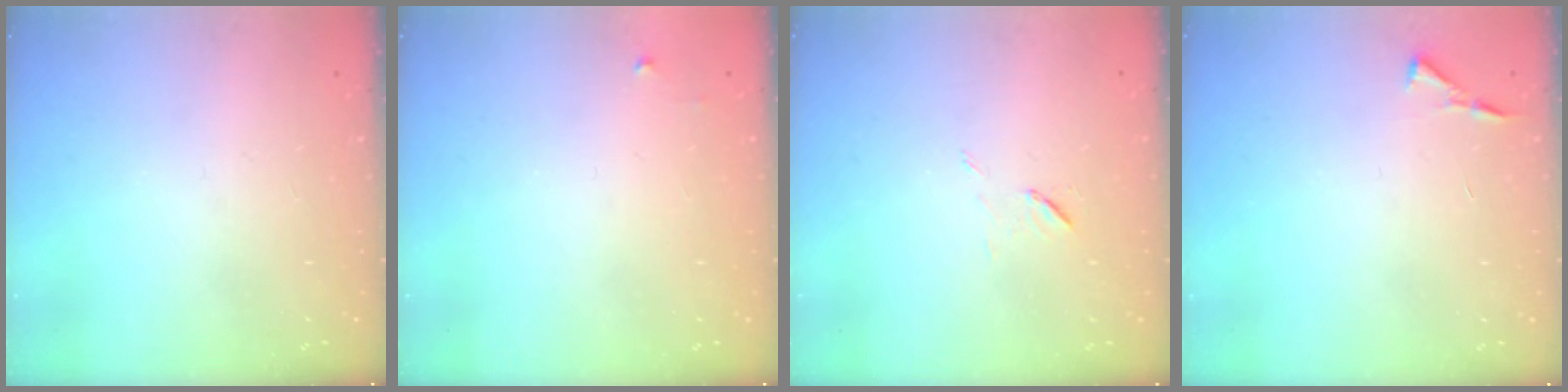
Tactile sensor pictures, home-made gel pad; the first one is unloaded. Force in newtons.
{"total": 2.5, "press": 2.5, "slide": 0.4}
{"total": 6.6, "press": 6.3, "slide": 2.0}
{"total": 3.5, "press": 3.4, "slide": 0.5}